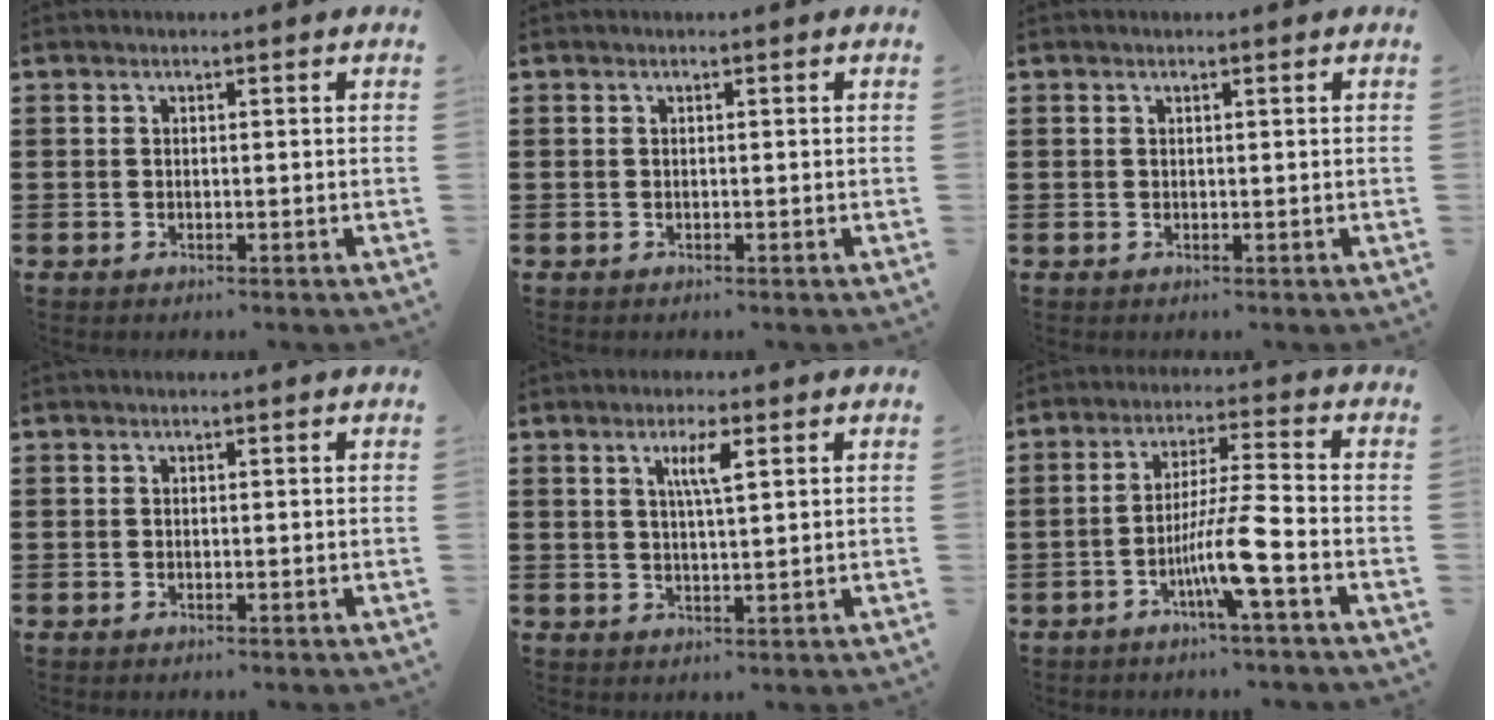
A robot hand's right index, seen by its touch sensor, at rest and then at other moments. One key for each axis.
{"total": 0.0}
{"total": 0.0}
{"total": 0.0}
{"total": 3.9, "fx": 1.6, "fy": 0.5, "fz": 3.5, "tx": -0.075, "ty": 0.004, "tz": 0.023}
{"total": 8.7, "fx": -3.8, "fy": -0.2, "fz": 7.9, "tx": -0.151, "ty": -0.009, "tz": -0.074}